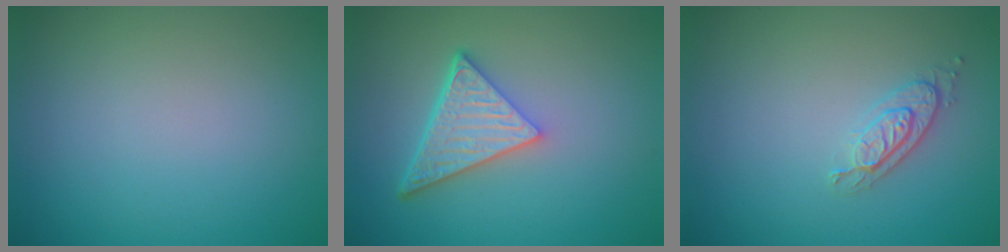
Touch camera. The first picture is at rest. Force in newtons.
{"total": 5.4, "press": 3.8, "slide": 3.8}
{"total": 2.1, "press": 1.9, "slide": 0.8}